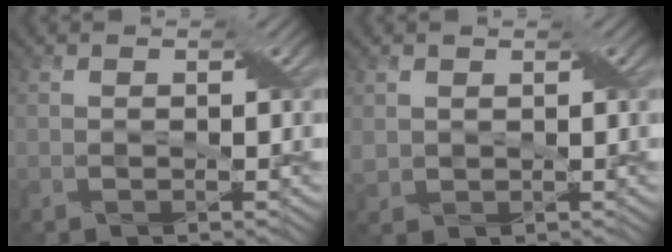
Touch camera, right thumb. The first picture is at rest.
{"total": 1.6, "force": [0.7, 1.4, 0.4], "torque": [-0.021, -0.002, 0.015]}